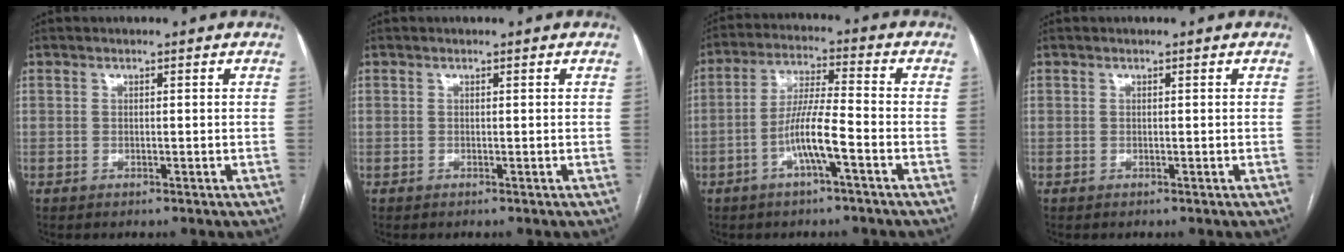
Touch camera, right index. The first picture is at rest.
{"total": 0.0}
{"total": 7.8, "force": [-3.2, 0.3, 7.1], "torque": [-0.141, 0.010, -0.061]}
{"total": 0.0}